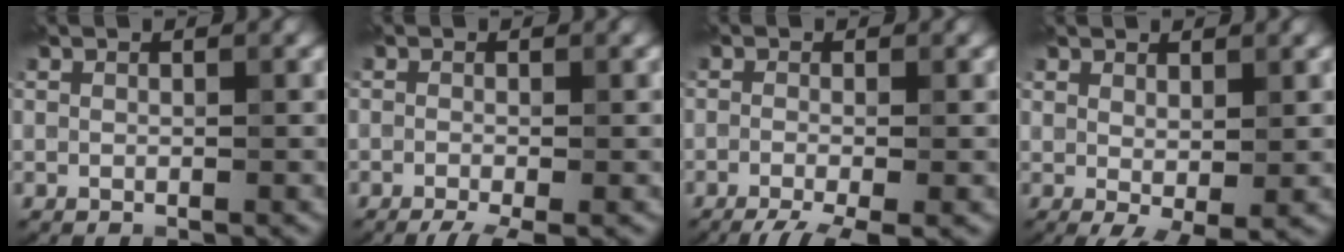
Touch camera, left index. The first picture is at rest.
{"total": 2.9, "force": [-1.8, 0.6, 2.1], "torque": [-0.033, -0.009, -0.033]}
{"total": 4.7, "force": [-2.8, 1.3, 3.6], "torque": [-0.052, -0.011, -0.050]}
{"total": 2.3, "force": [0.3, 0.5, 2.2], "torque": [-0.037, -0.010, 0.012]}